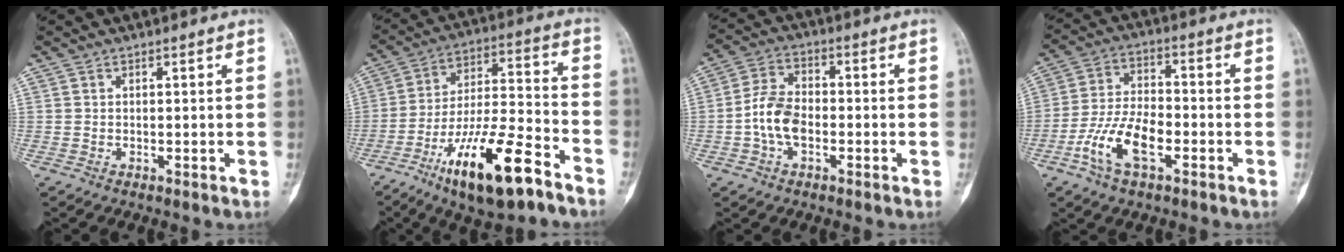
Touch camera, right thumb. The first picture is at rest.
{"total": 19.3, "force": [-11.2, 5.3, 14.8], "torque": [-0.268, 0.063, -0.193]}
{"total": 7.9, "force": [-2.1, 5.0, 5.8], "torque": [-0.110, 0.025, -0.049]}
{"total": 10.7, "force": [-4.5, 4.6, 8.6], "torque": [-0.175, 0.024, -0.088]}